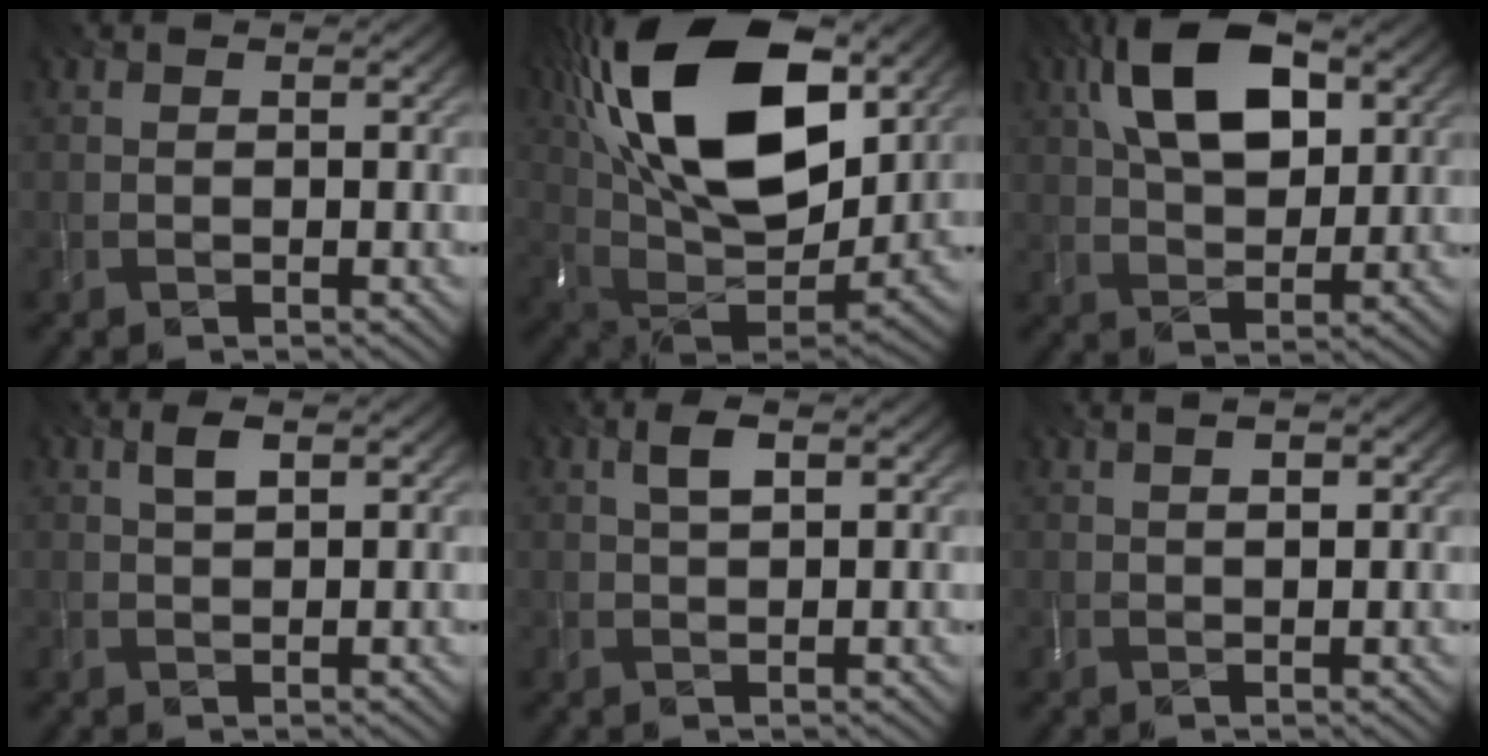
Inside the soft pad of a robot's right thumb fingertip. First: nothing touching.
{"total": 22.0, "force": [9.4, 11.5, 16.2], "torque": [-0.335, 0.043, 0.143]}
{"total": 11.6, "force": [4.1, 6.4, 8.8], "torque": [-0.176, 0.021, 0.068]}
{"total": 2.1, "force": [1.0, 0.8, 1.7], "torque": [-0.038, 0.005, 0.020]}
{"total": 2.5, "force": [1.1, 0.9, 2.1], "torque": [-0.047, 0.006, 0.020]}
{"total": 2.3, "force": [1.0, 0.7, 1.9], "torque": [-0.031, -0.001, 0.021]}